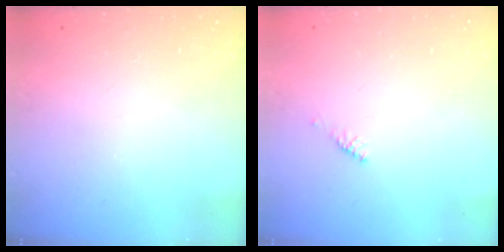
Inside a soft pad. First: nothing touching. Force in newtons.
{"total": 2.4, "press": 2.3, "slide": 0.7}